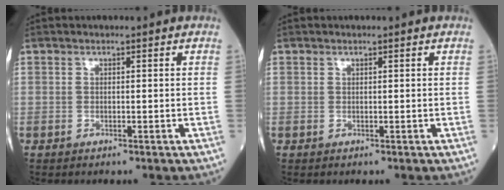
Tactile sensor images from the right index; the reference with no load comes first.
{"total": 0.0}